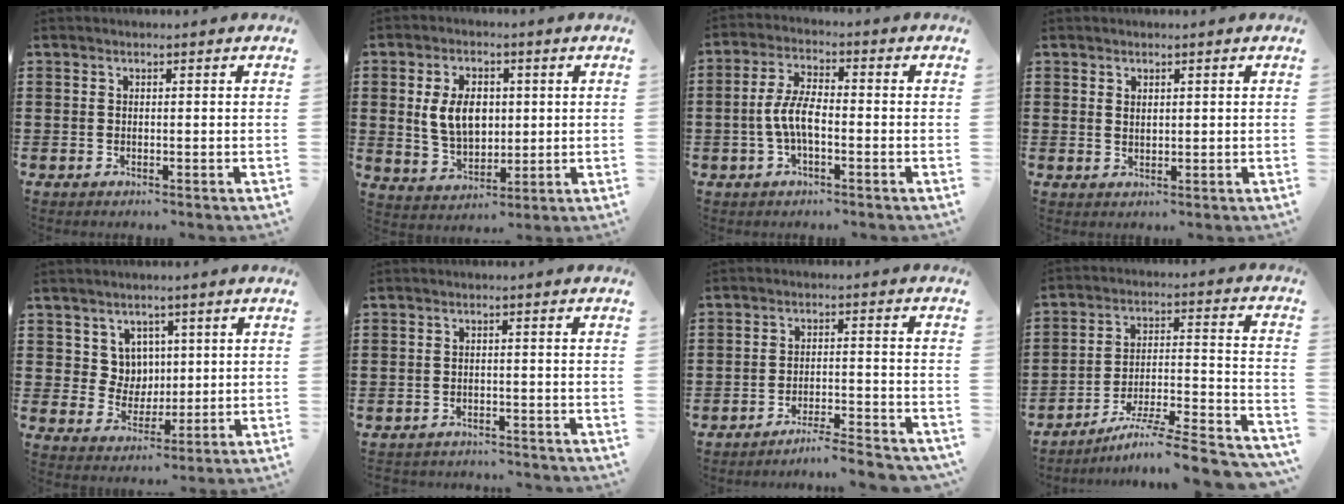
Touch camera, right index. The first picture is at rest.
{"total": 7.4, "force": [1.0, 4.9, 5.5], "torque": [-0.122, 0.009, 0.012]}
{"total": 5.9, "force": [-1.2, 2.3, 5.3], "torque": [-0.127, -0.005, -0.032]}
{"total": 1.2, "force": [1.0, 0.6, 0.3], "torque": [-0.007, 0.003, 0.019]}
{"total": 5.6, "force": [2.5, 4.9, 0.9], "torque": [-0.045, 0.007, 0.047]}
{"total": 2.0, "force": [-2.0, 0.3, -0.1], "torque": [-0.005, 0.000, -0.045]}
{"total": 4.3, "force": [-4.2, -0.4, 1.0], "torque": [-0.021, -0.005, -0.086]}
{"total": 8.0, "force": [-6.7, -0.2, 4.4], "torque": [-0.063, -0.008, -0.135]}